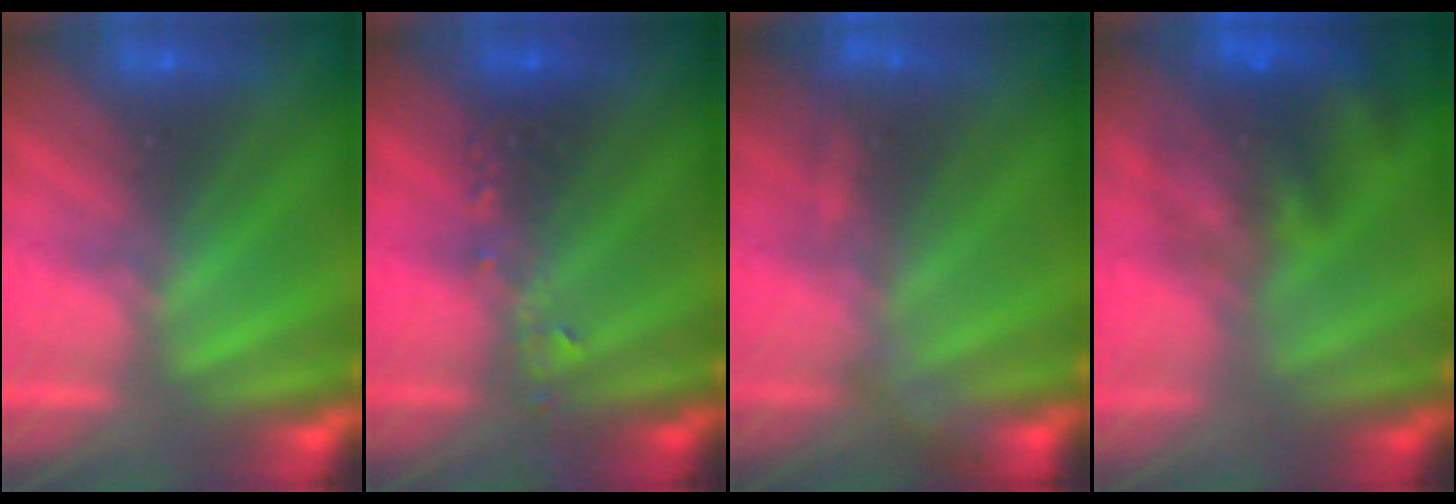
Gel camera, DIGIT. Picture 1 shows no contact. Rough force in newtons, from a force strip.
{"total": 2.4}
{"total": 2.9}
{"total": 7.3}